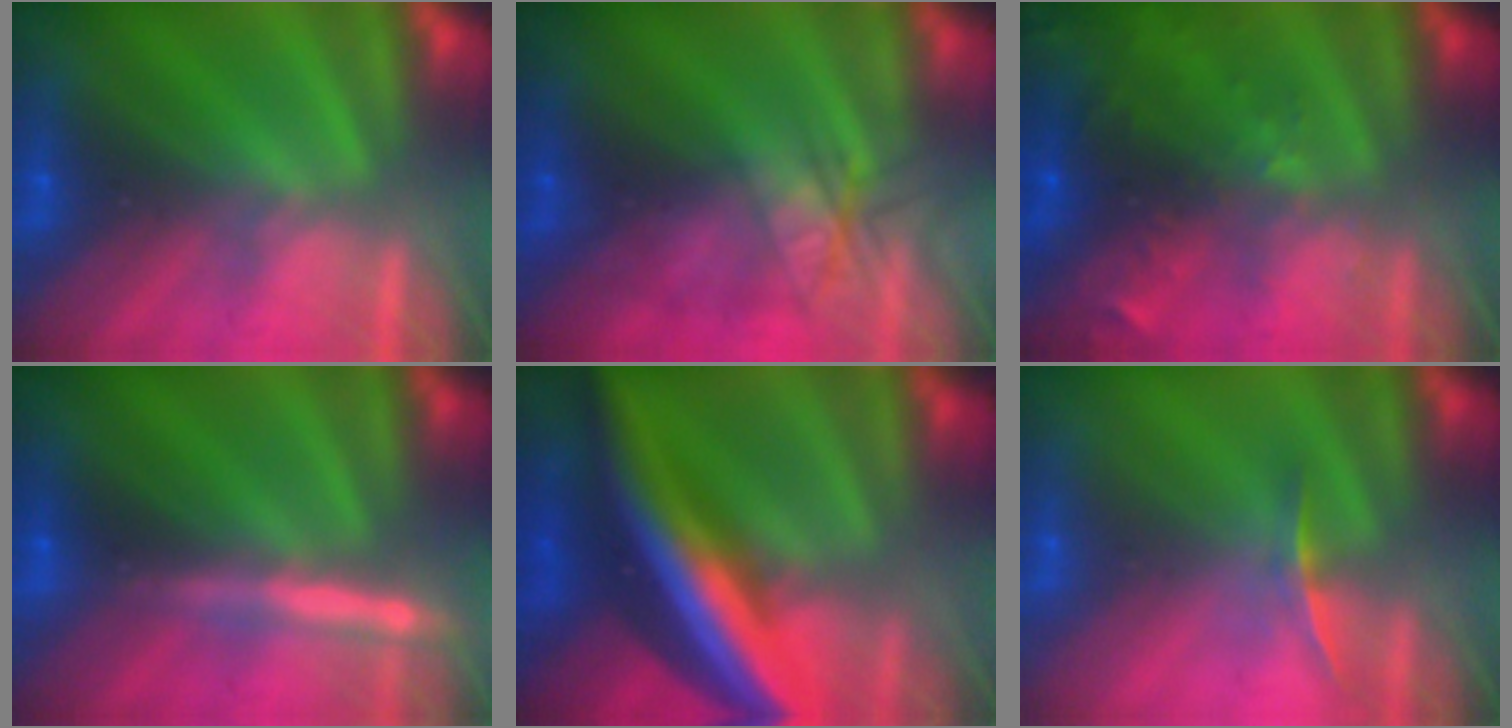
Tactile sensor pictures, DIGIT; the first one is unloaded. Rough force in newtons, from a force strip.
{"total": 2.1}
{"total": 8.9}
{"total": 3.9}
{"total": 5.8}
{"total": 1.1}